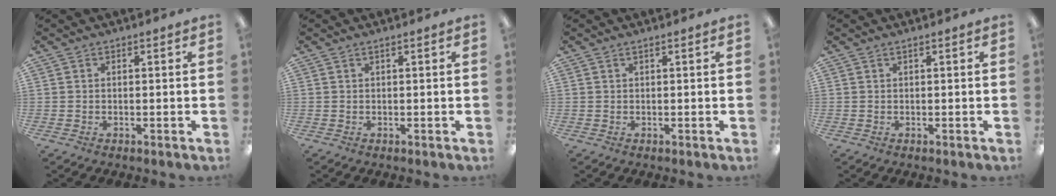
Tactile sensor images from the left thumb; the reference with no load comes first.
{"total": 0.6, "force": [0.3, 0.0, 0.6], "torque": [-0.011, 0.000, 0.005]}
{"total": 0.7, "force": [0.4, 0.0, 0.6], "torque": [-0.013, -0.001, 0.007]}
{"total": 0.7, "force": [0.3, 0.0, 0.6], "torque": [-0.011, 0.000, 0.006]}